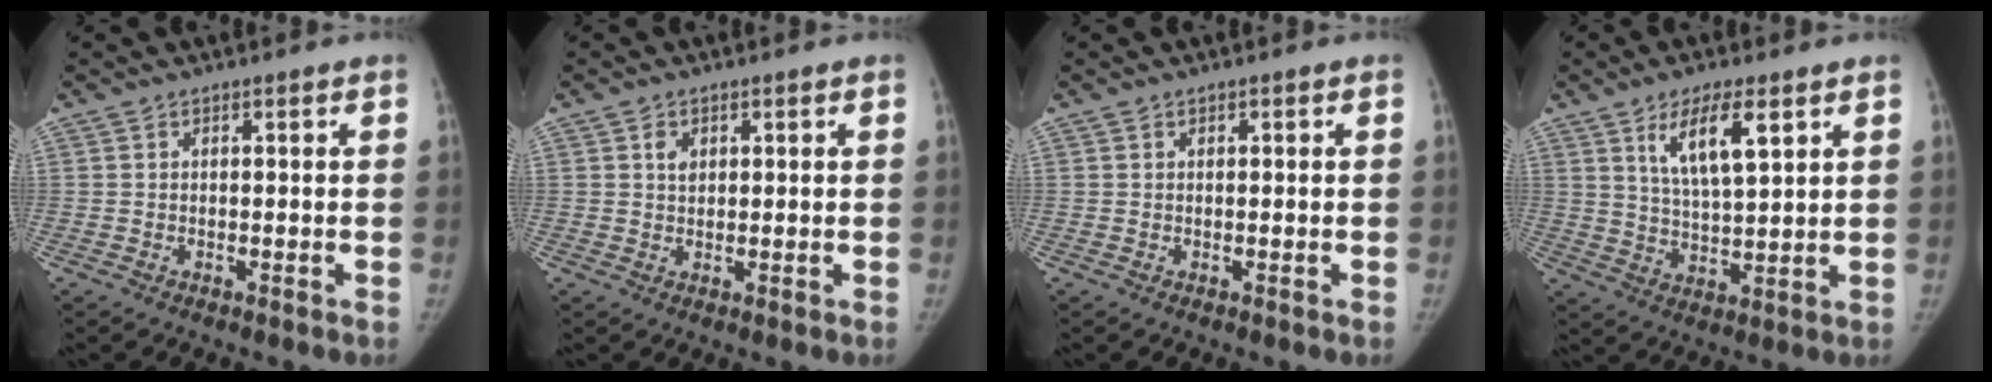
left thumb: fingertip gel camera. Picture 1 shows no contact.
{"total": 2.1, "force": [0.8, 1.6, 1.1], "torque": [-0.012, -0.004, 0.013]}
{"total": 0.0}
{"total": 9.6, "force": [4.7, 3.0, 7.8], "torque": [-0.131, -0.025, 0.092]}